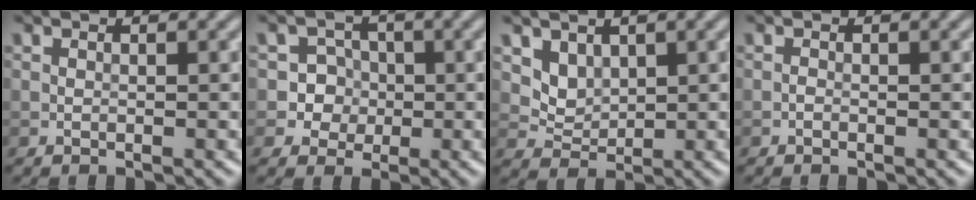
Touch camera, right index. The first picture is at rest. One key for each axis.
{"total": 4.0, "fx": -0.5, "fy": 3.9, "fz": 0.7, "tx": 0.009, "ty": 0.016, "tz": -0.018}
{"total": 2.7, "fx": 1.4, "fy": 2.0, "fz": 1.2, "tx": -0.030, "ty": -0.020, "tz": 0.047}
{"total": 0.0}